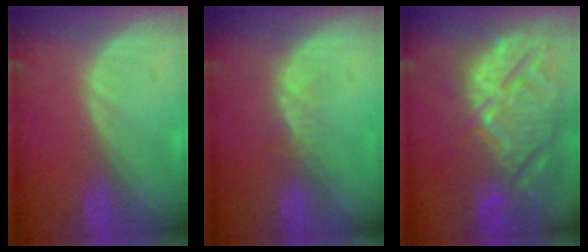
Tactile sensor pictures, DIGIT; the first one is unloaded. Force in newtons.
{"total": 2.8, "press": 2.3, "slide": 1.7}
{"total": 15.2, "press": 13.0, "slide": 7.8}